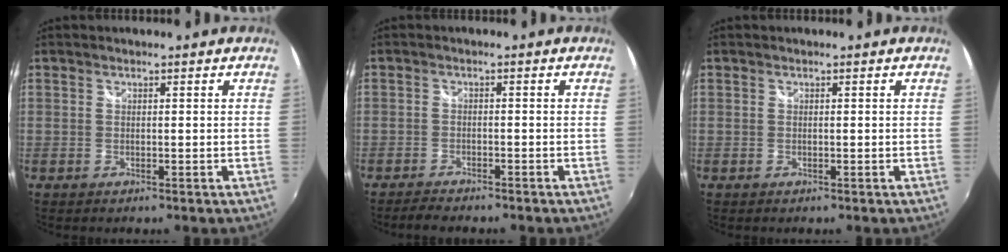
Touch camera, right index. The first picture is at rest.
{"total": 3.4, "force": [-3.1, 0.8, 1.0], "torque": [-0.035, -0.004, -0.055]}
{"total": 0.0}